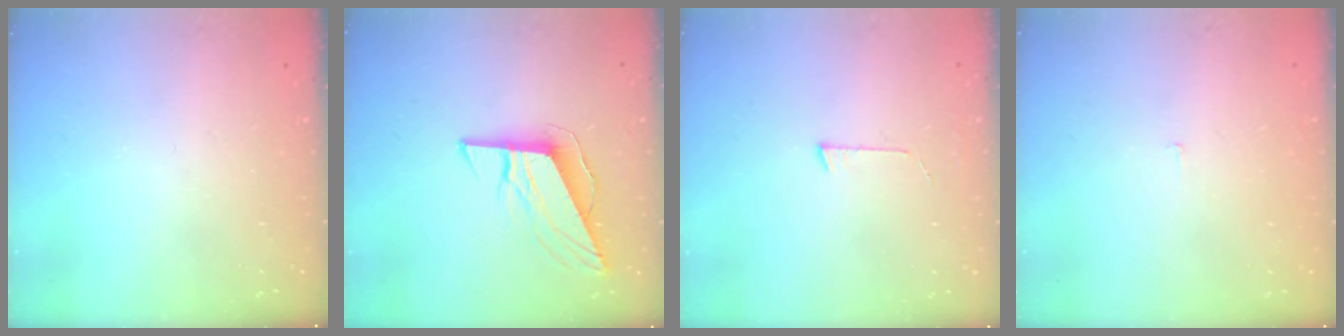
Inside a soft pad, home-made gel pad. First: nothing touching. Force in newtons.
{"total": 9.7, "press": 9.4, "slide": 2.3}
{"total": 4.2, "press": 4.2, "slide": 0.4}
{"total": 1.9, "press": 1.9, "slide": 0.1}